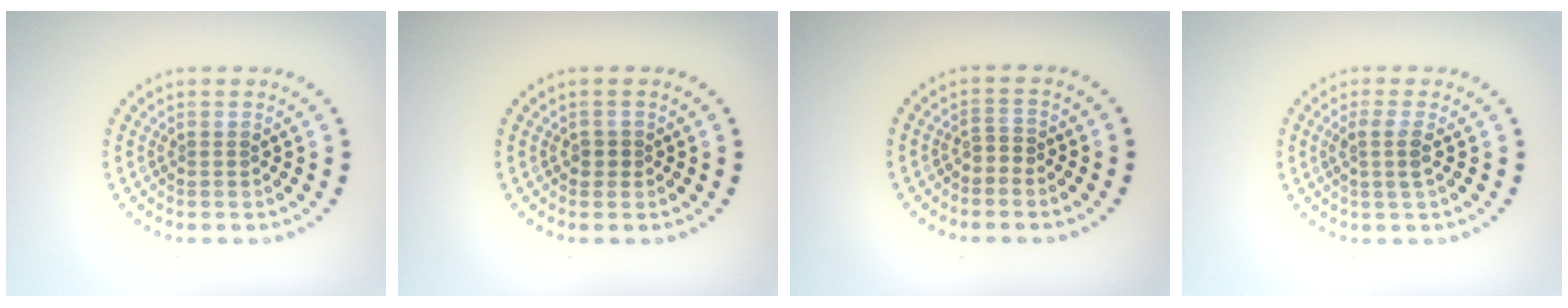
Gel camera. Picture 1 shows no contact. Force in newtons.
{"total": 1.0, "press": 0.9, "slide": 0.4}
{"total": 1.1, "press": 0.8, "slide": 0.8}
{"total": 1.8, "press": 1.4, "slide": 1.1}